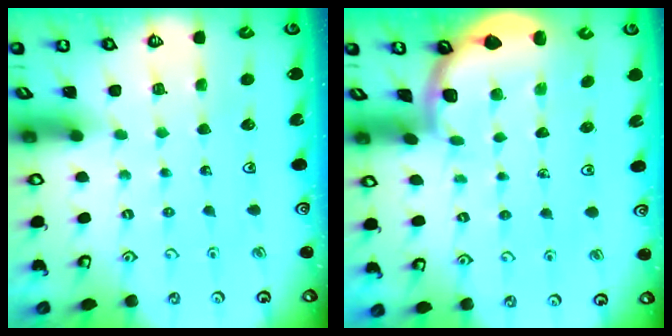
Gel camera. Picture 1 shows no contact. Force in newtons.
{"total": 1.7, "press": 1.7, "slide": 0.1}